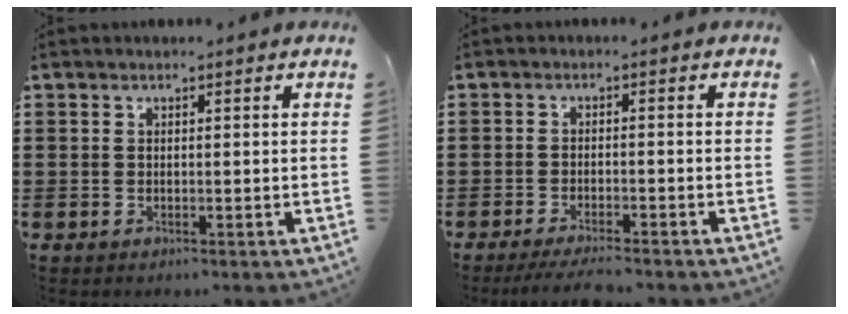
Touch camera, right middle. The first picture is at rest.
{"total": 3.1, "force": [-2.8, -0.1, 1.4], "torque": [-0.031, -0.007, -0.054]}